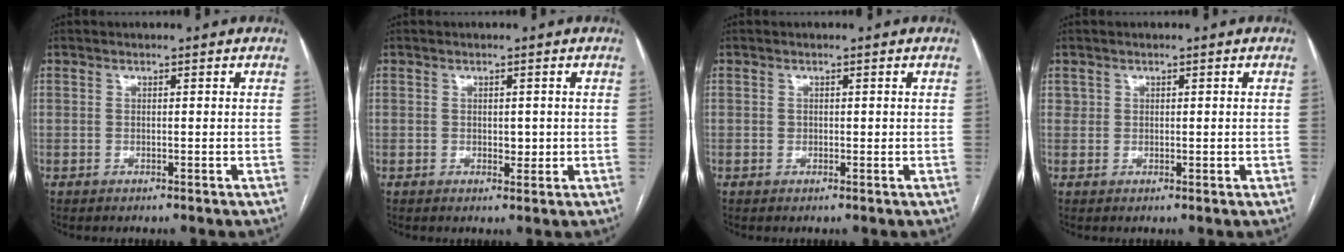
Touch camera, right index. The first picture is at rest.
{"total": 1.9, "force": [0.1, 1.2, 1.4], "torque": [-0.018, -0.002, 0.004]}
{"total": 0.7, "force": [0.1, 0.7, 0.3], "torque": [-0.001, 0.001, 0.001]}
{"total": 1.5, "force": [0.5, 1.3, 0.5], "torque": [-0.007, 0.005, 0.013]}